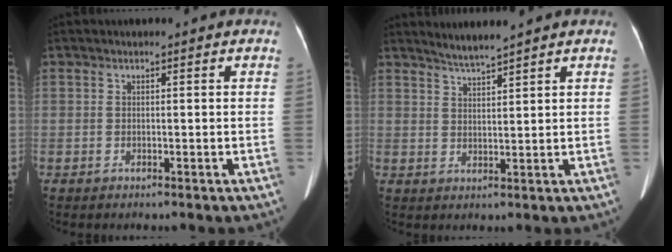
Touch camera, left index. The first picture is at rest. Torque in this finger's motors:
{"motor_torque": [0.21, -0.28, -0.01, 0.03]}